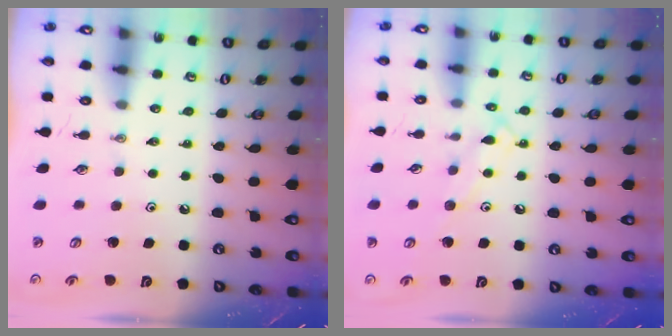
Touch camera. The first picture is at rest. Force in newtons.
{"total": 9.5, "press": 9.5, "slide": 0.8}